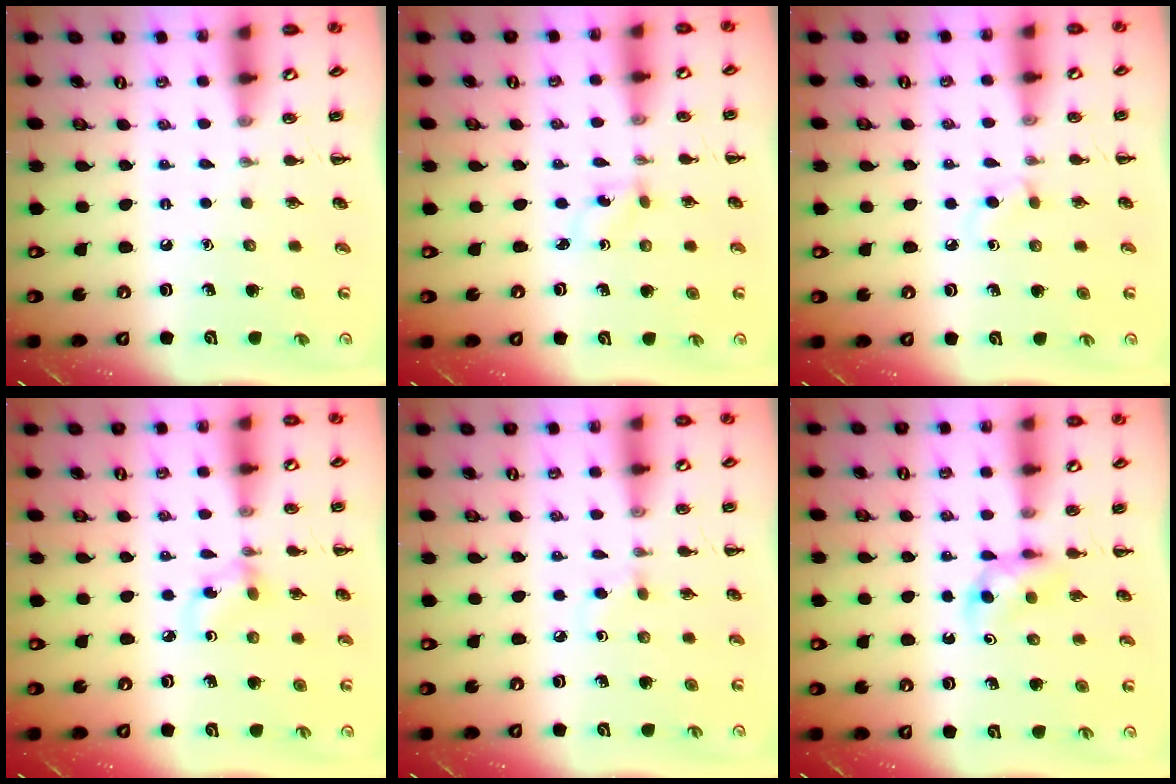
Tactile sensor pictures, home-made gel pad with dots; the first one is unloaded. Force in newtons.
{"total": 1.5, "press": 1.4, "slide": 0.6}
{"total": 1.9, "press": 1.6, "slide": 1.0}
{"total": 2.9, "press": 2.8, "slide": 0.9}
{"total": 2.1, "press": 1.8, "slide": 1.0}
{"total": 4.1, "press": 3.9, "slide": 1.3}